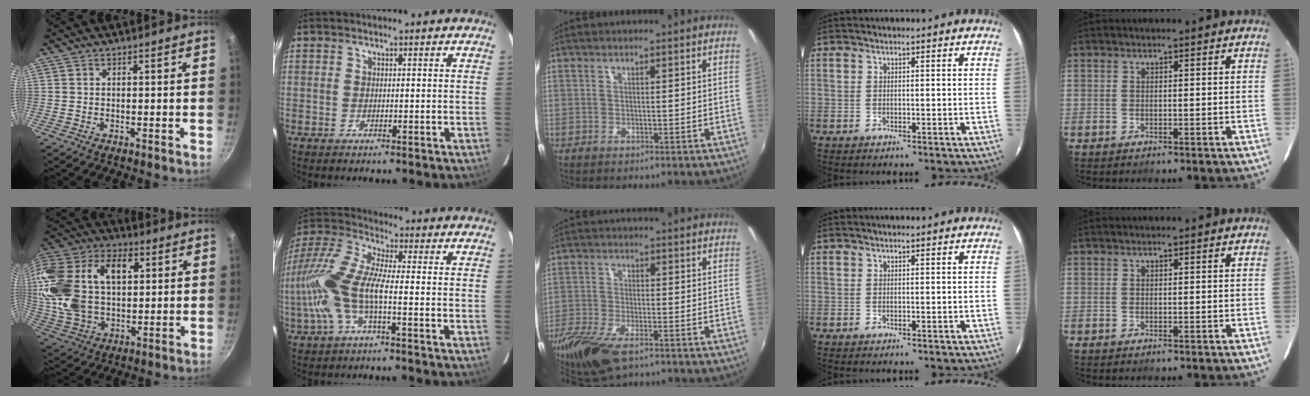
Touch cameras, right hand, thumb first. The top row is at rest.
{"thumb": {"total": 25.2, "force": [5.0, 16.3, 18.6], "torque": [-0.366, 0.019, 0.089]}, "index": {"total": 14.0, "force": [-2.6, 3.7, 13.2], "torque": [-0.276, 0.000, -0.055]}, "middle": {"total": 15.2, "force": [-10.1, 6.1, 9.6], "torque": [-0.228, -0.057, -0.186]}}